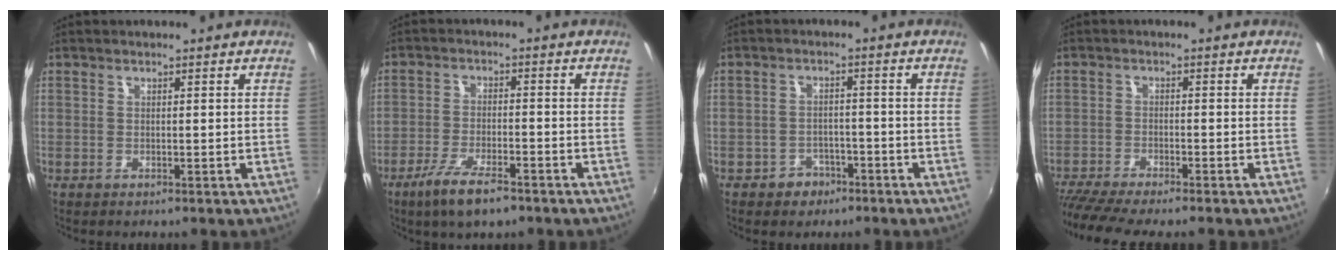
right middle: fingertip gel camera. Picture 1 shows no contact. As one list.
[{"total": 8.3, "force": [-5.7, 2.1, 5.7], "torque": [-0.130, -0.016, -0.101]}, {"total": 4.5, "force": [-2.9, 3.4, 0.8], "torque": [-0.028, 0.013, -0.037]}, {"total": 8.9, "force": [-7.8, 0.4, 4.2], "torque": [-0.104, -0.035, -0.132]}]